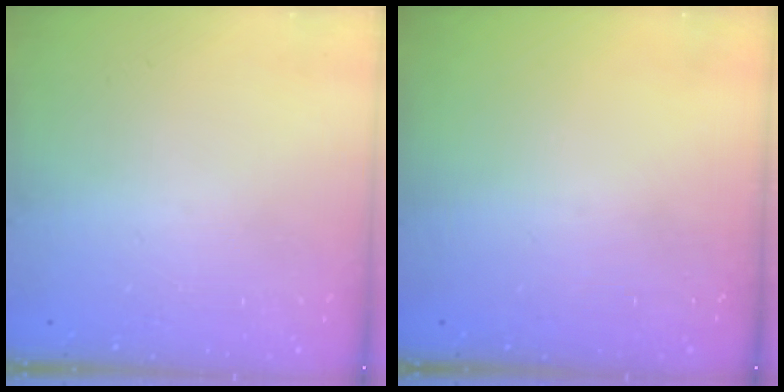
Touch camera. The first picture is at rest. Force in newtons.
{"total": 0.0}